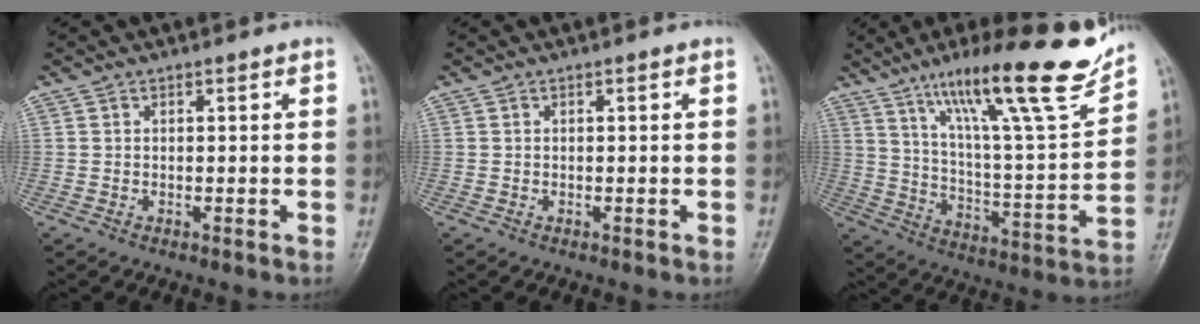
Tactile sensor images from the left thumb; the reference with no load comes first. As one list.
[{"total": 0.0}, {"total": 23.3, "force": [15.8, 3.4, 16.7], "torque": [-0.237, -0.064, 0.259]}]